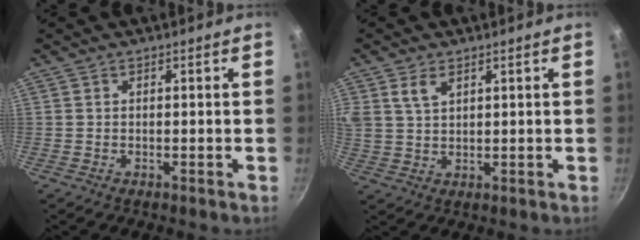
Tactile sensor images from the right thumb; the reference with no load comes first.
{"total": 5.0, "force": [2.5, 2.9, 3.2], "torque": [-0.052, -0.004, 0.053]}